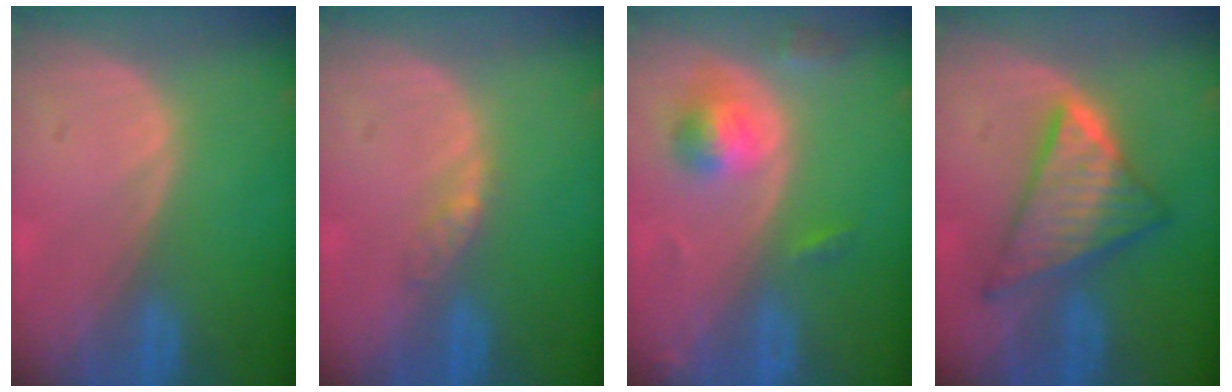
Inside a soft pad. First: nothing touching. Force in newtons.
{"total": 2.2, "press": 1.9, "slide": 1.2}
{"total": 5.4, "press": 4.8, "slide": 2.3}
{"total": 9.0, "press": 9.0, "slide": 0.7}